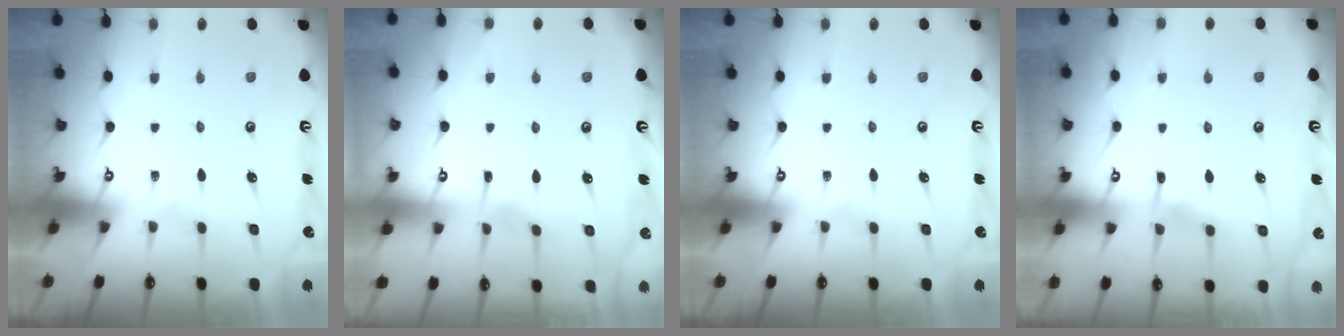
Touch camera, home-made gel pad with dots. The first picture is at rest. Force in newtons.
{"total": 1.8, "press": 1.7, "slide": 0.3}
{"total": 0.0}
{"total": 5.3, "press": 5.3, "slide": 0.6}